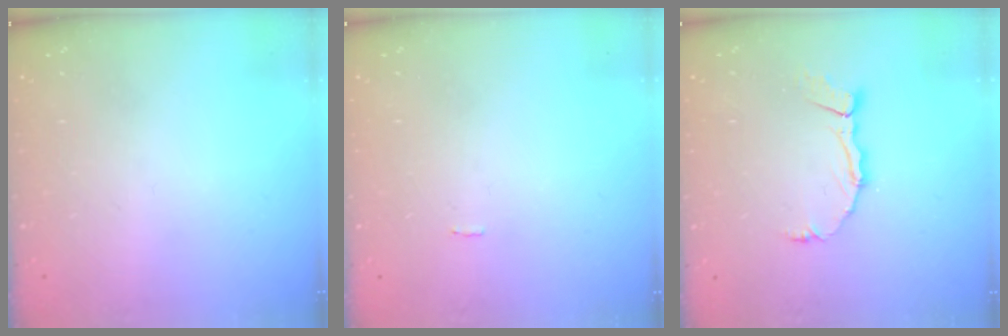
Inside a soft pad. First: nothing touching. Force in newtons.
{"total": 0.0}
{"total": 5.2, "press": 5.2, "slide": 0.4}